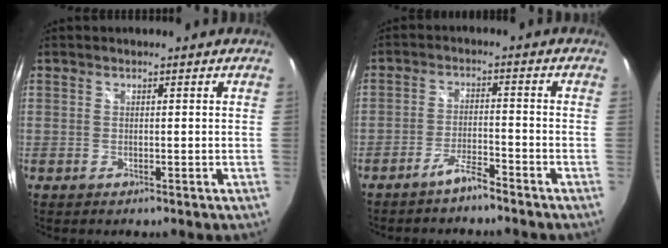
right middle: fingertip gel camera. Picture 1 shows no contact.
{"total": 3.9, "force": [-3.5, 0.3, 1.8], "torque": [-0.053, 0.005, -0.062]}